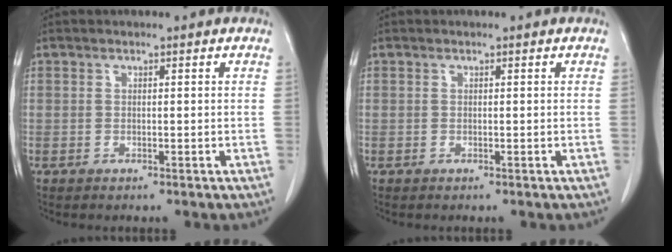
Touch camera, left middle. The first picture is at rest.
{"total": 0.0}